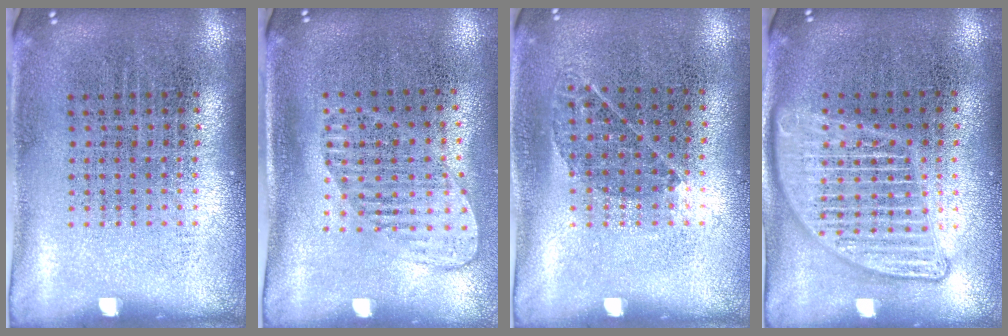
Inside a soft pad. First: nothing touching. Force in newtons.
{"total": 1.4, "press": 1.2, "slide": 0.8}
{"total": 0.8, "press": 0.7, "slide": 0.4}
{"total": 2.1, "press": 2.1, "slide": 0.2}